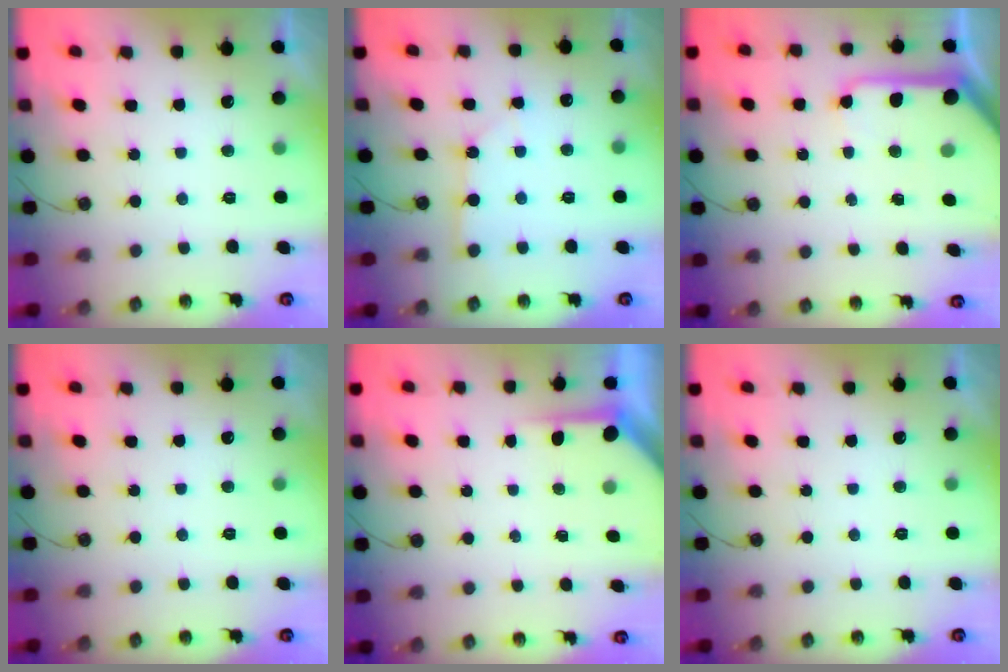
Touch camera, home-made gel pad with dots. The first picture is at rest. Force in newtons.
{"total": 2.9, "press": 2.9, "slide": 0.3}
{"total": 11.1, "press": 11.0, "slide": 1.3}
{"total": 0.0}
{"total": 3.9, "press": 3.8, "slide": 0.3}
{"total": 0.0}